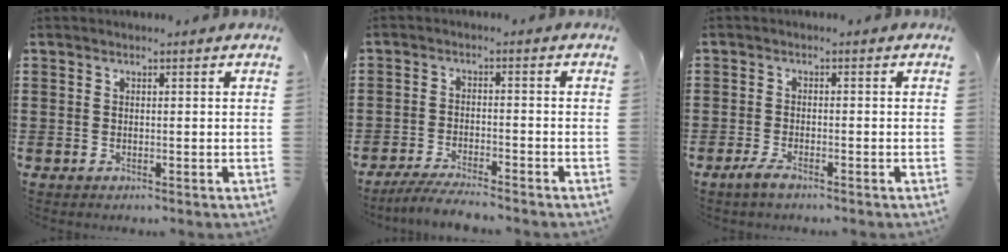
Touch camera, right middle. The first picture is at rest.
{"total": 4.3, "force": [-4.0, 0.0, 1.4], "torque": [-0.032, -0.007, -0.080]}
{"total": 2.2, "force": [-1.6, 0.3, 1.5], "torque": [-0.040, -0.005, -0.035]}